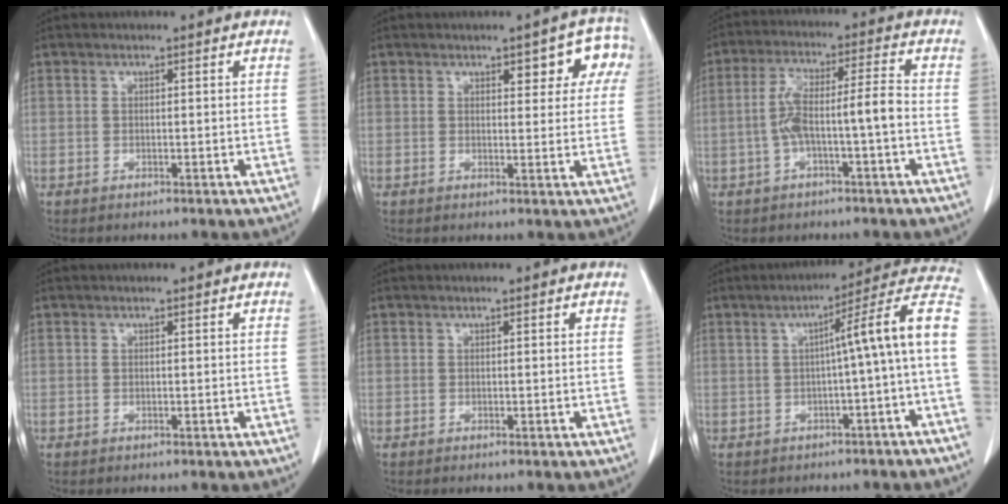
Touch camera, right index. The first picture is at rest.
{"total": 6.0, "force": [2.7, 2.7, 4.7], "torque": [-0.038, 0.017, 0.027]}
{"total": 7.7, "force": [-1.8, 0.5, 7.4], "torque": [-0.144, 0.029, -0.029]}
{"total": 0.0}
{"total": 0.0}
{"total": 10.8, "force": [-1.0, -1.1, 10.7], "torque": [-0.133, 0.031, -0.023]}